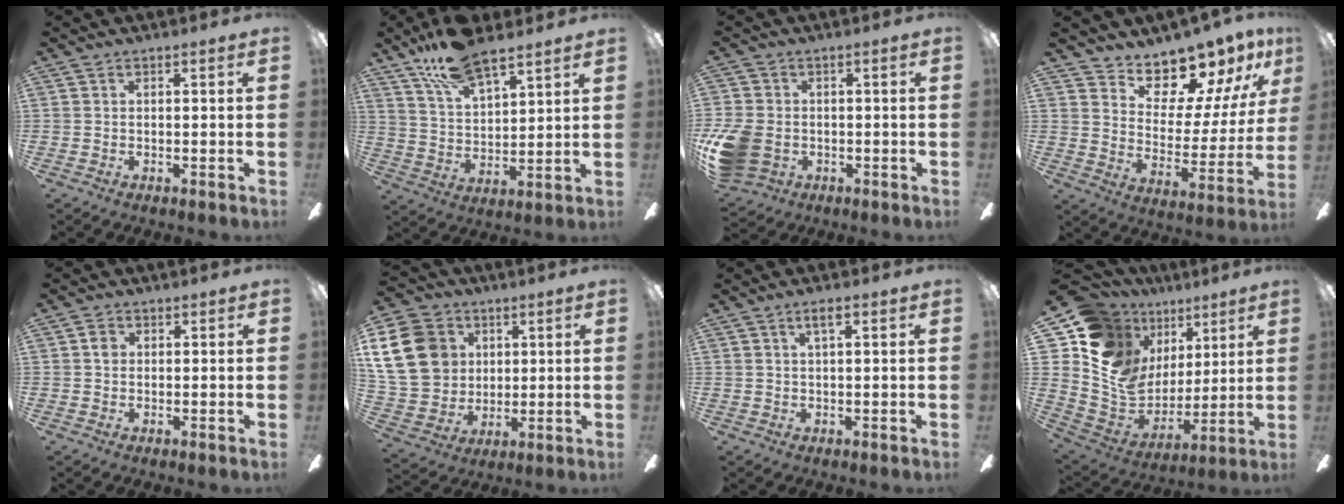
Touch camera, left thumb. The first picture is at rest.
{"total": 13.7, "force": [10.5, 5.0, 7.3], "torque": [-0.136, -0.046, 0.188]}
{"total": 10.9, "force": [-2.6, 8.3, 6.6], "torque": [-0.148, 0.015, -0.045]}
{"total": 14.1, "force": [12.8, 4.9, 3.4], "torque": [-0.064, -0.116, 0.229]}
{"total": 2.1, "force": [0.4, 1.8, 1.1], "torque": [-0.013, 0.004, 0.005]}
{"total": 18.4, "force": [4.7, 15.4, 8.8], "torque": [-0.180, 0.005, 0.096]}
{"total": 3.0, "force": [1.5, 0.8, 2.5], "torque": [-0.046, 0.002, 0.023]}
{"total": 13.8, "force": [7.6, 10.3, 5.1], "torque": [-0.133, -0.054, 0.145]}